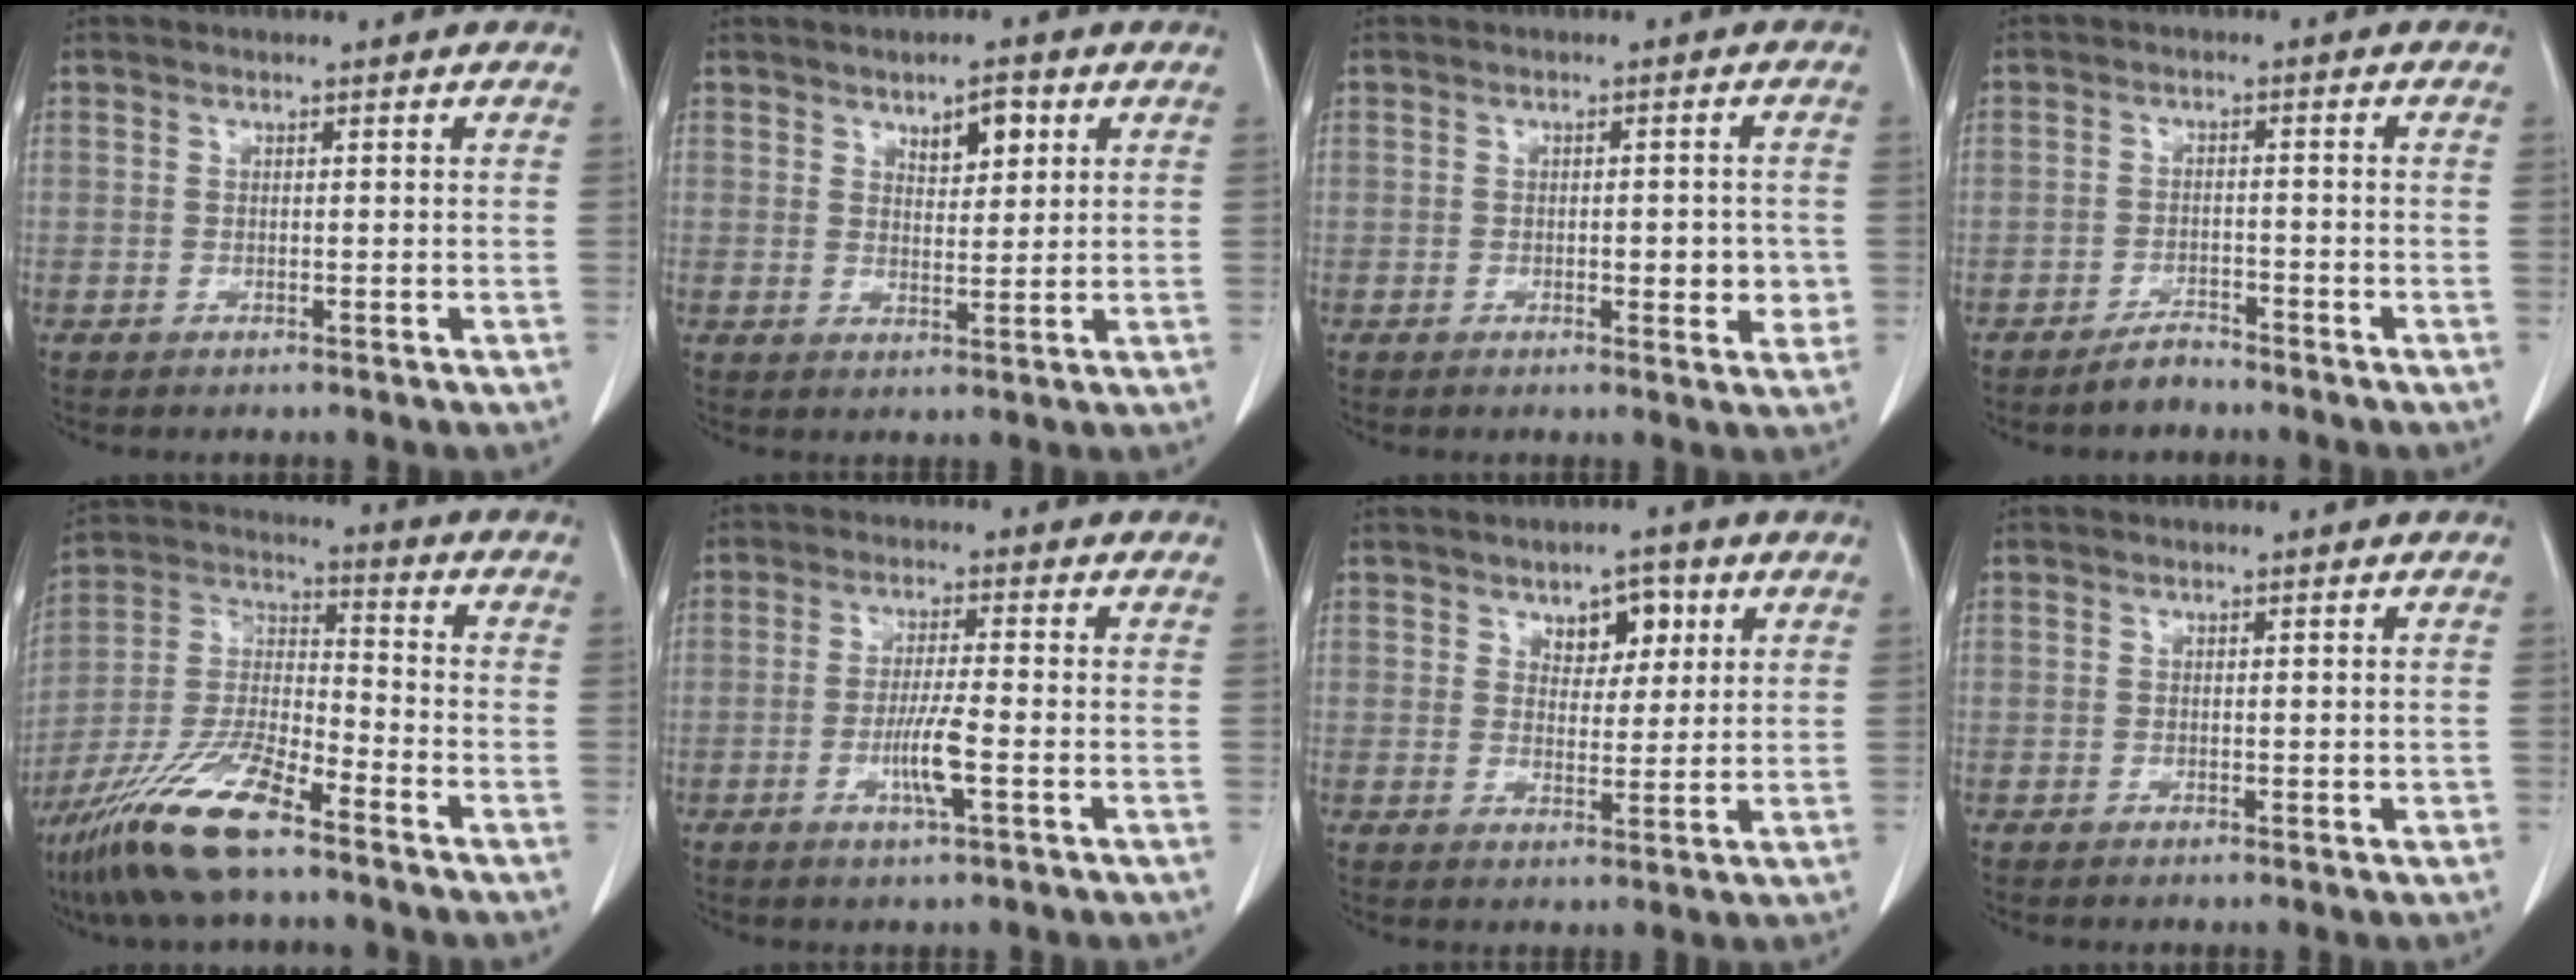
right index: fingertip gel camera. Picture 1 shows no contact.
{"total": 4.1, "force": [2.2, 1.7, 3.0], "torque": [-0.047, -0.001, 0.036]}
{"total": 4.6, "force": [-0.6, 1.8, 4.2], "torque": [-0.049, -0.003, -0.006]}
{"total": 2.9, "force": [-2.6, 0.7, 0.9], "torque": [-0.015, -0.001, -0.045]}
{"total": 14.3, "force": [-10.1, 2.8, 9.8], "torque": [-0.206, -0.010, -0.187]}
{"total": 5.4, "force": [-1.7, 0.1, 5.2], "torque": [-0.100, -0.009, -0.031]}
{"total": 4.9, "force": [2.4, 2.9, 3.1], "torque": [-0.037, 0.005, 0.037]}
{"total": 0.9, "force": [0.0, 0.5, 0.8], "torque": [-0.010, -0.002, 0.002]}